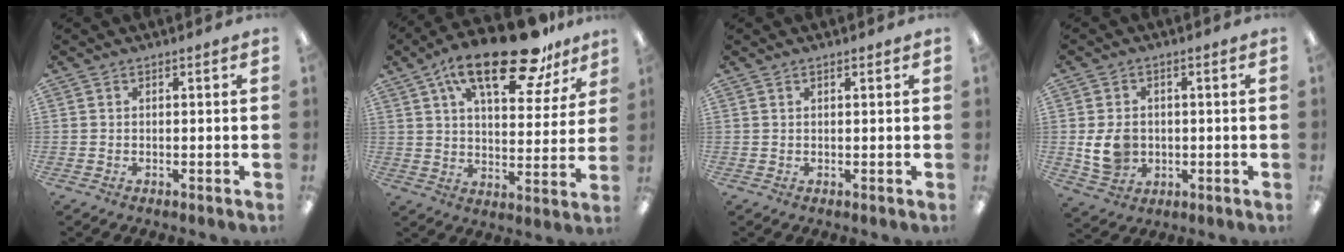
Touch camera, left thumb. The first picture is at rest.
{"total": 21.7, "force": [14.0, 8.5, 14.2], "torque": [-0.217, -0.072, 0.230]}
{"total": 0.7, "force": [0.5, 0.2, 0.4], "torque": [-0.009, 0.002, 0.009]}
{"total": 7.7, "force": [-0.4, 6.3, 4.4], "torque": [-0.086, 0.007, -0.004]}